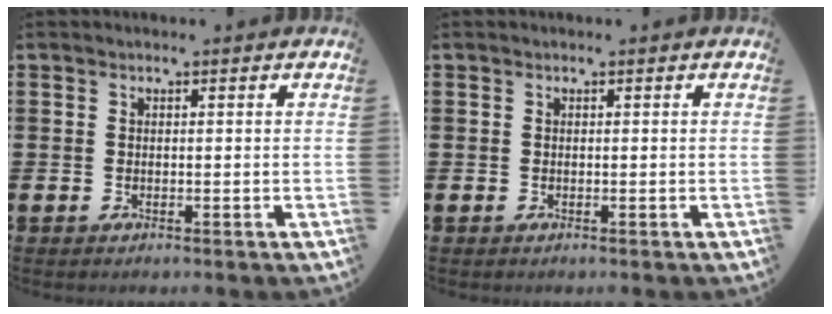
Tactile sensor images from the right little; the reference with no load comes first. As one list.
[{"total": 0.0}]